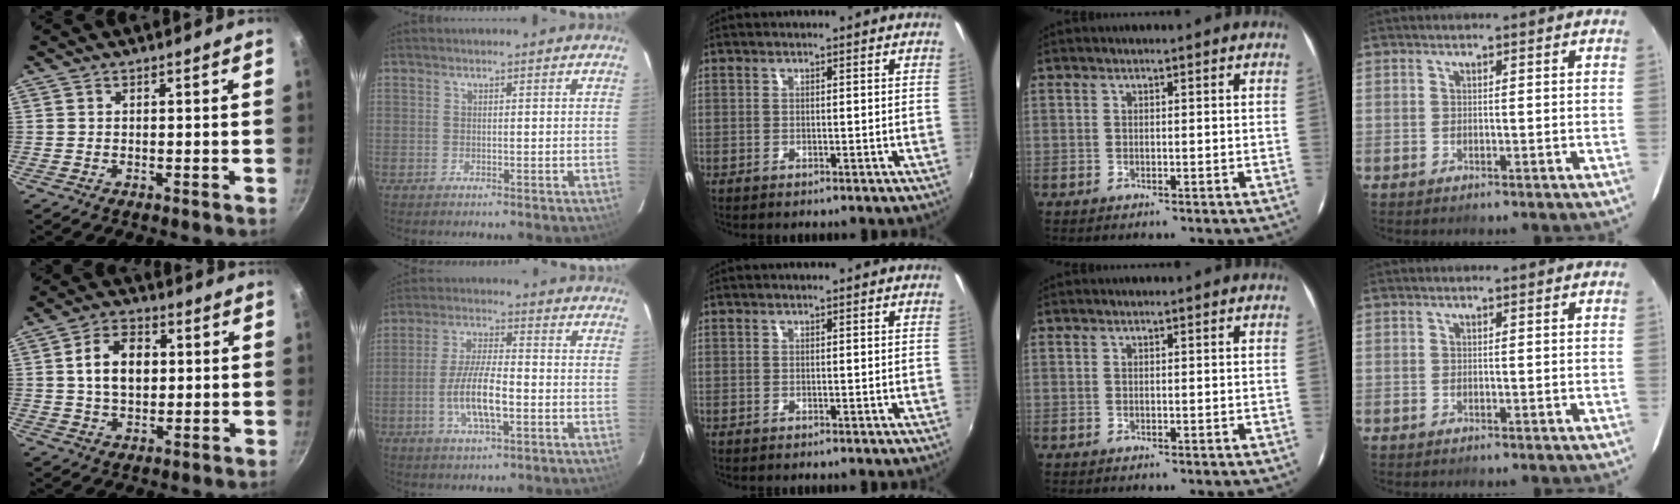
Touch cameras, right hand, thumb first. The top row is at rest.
{"thumb": {"total": 9.8, "force": [1.4, 6.7, 7.0], "torque": [-0.102, 0.010, 0.018]}, "index": {"total": 9.5, "force": [-2.7, 2.8, 8.7], "torque": [-0.173, -0.004, -0.050]}}